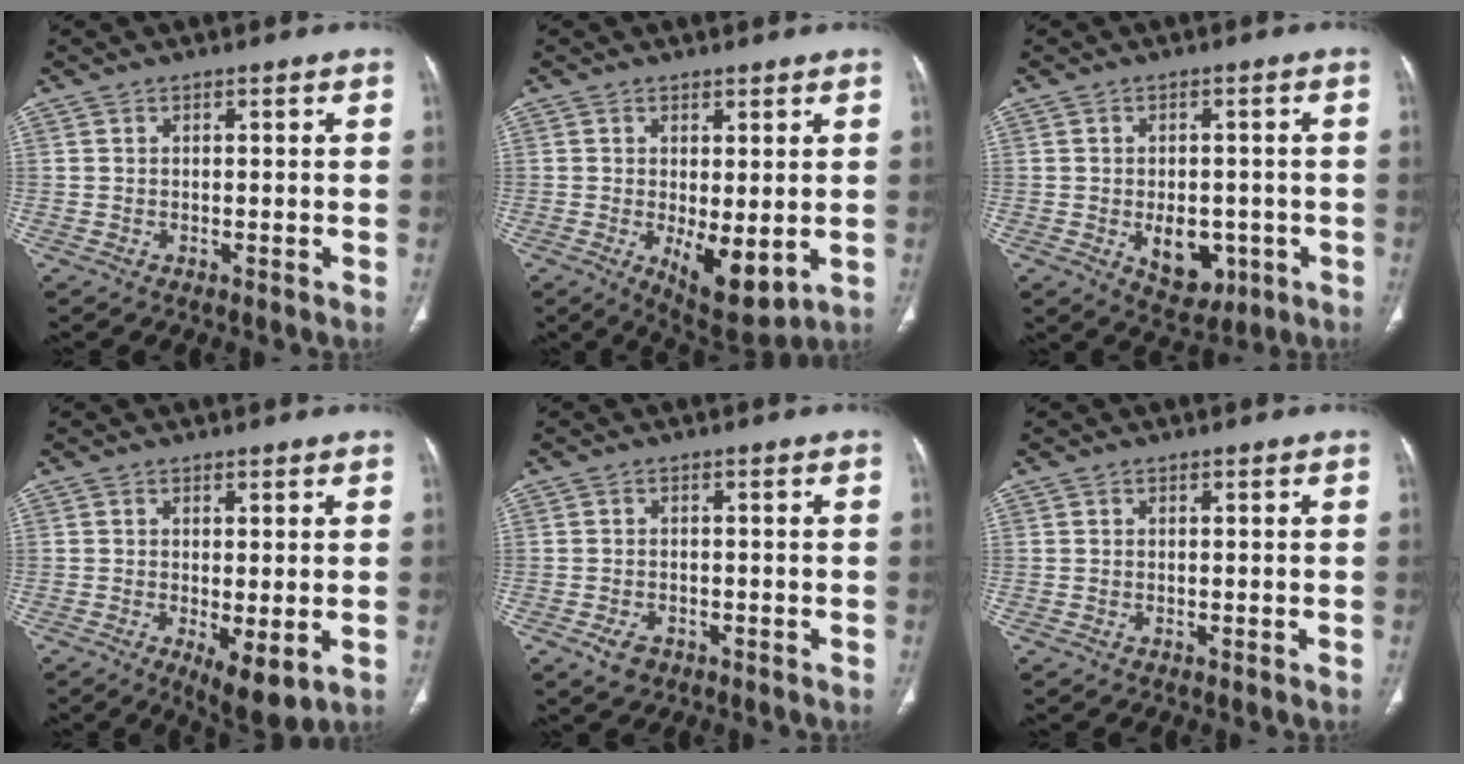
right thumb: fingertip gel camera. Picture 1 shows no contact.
{"total": 8.9, "force": [-1.4, 3.8, 8.0], "torque": [-0.113, -0.025, -0.006]}
{"total": 8.1, "force": [-2.2, 5.4, 5.7], "torque": [-0.053, 0.003, -0.015]}
{"total": 6.6, "force": [-1.5, 2.4, 6.0], "torque": [-0.096, -0.022, -0.016]}
{"total": 3.1, "force": [-1.7, 2.1, 1.6], "torque": [-0.028, 0.003, -0.023]}
{"total": 0.0}